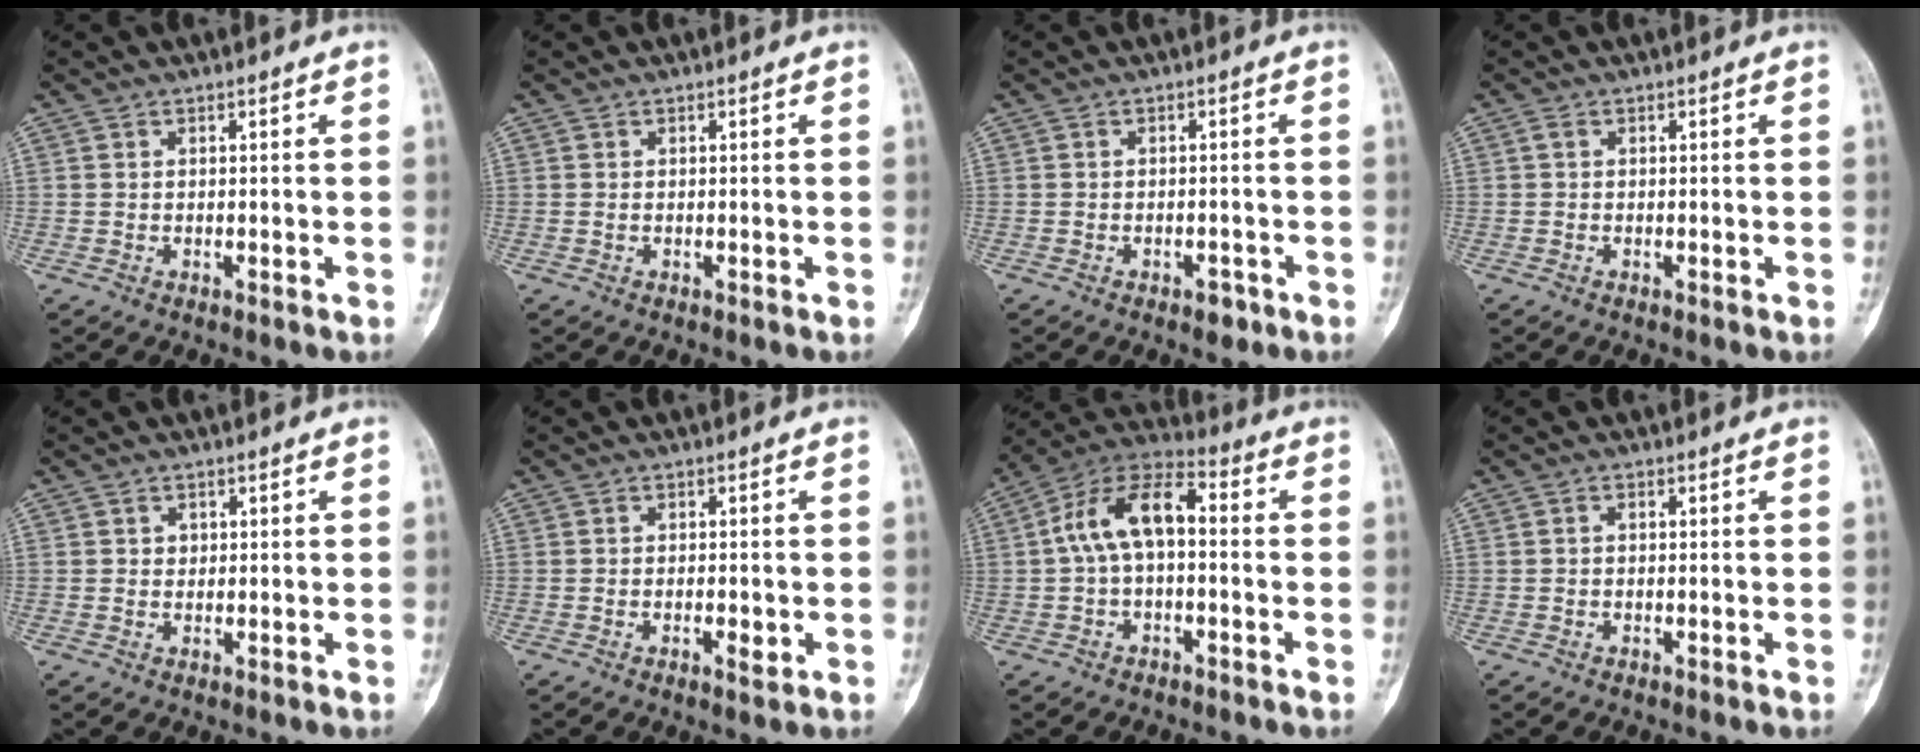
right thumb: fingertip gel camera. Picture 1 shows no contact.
{"total": 0.0}
{"total": 2.2, "force": [-1.3, 1.3, 1.2], "torque": [-0.010, 0.008, -0.015]}
{"total": 0.6, "force": [0.1, 0.4, 0.4], "torque": [-0.007, 0.001, -0.003]}
{"total": 1.4, "force": [0.4, 1.2, 0.5], "torque": [-0.001, 0.001, 0.005]}
{"total": 2.4, "force": [-0.8, 1.0, 2.0], "torque": [-0.034, -0.001, -0.011]}
{"total": 11.6, "force": [0.2, 6.2, 9.9], "torque": [-0.179, 0.045, -0.008]}
{"total": 0.6, "force": [-0.1, 0.4, 0.4], "torque": [-0.006, 0.001, -0.007]}